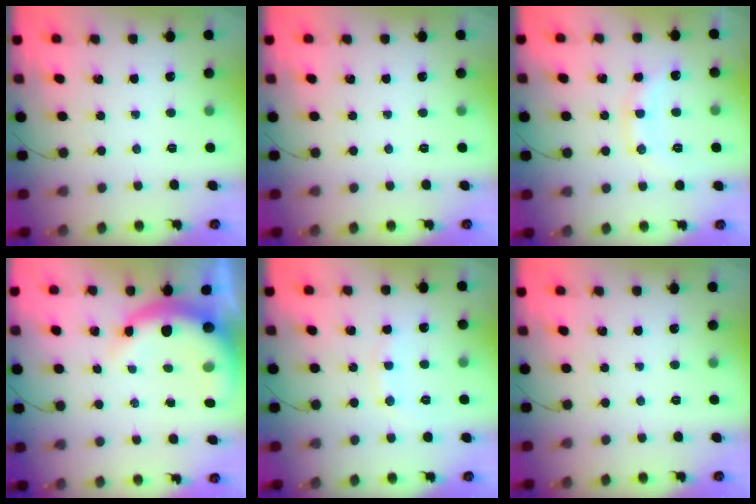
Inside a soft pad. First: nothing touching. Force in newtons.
{"total": 0.0}
{"total": 10.2, "press": 10.2, "slide": 0.5}
{"total": 9.9, "press": 9.6, "slide": 2.1}
{"total": 6.9, "press": 6.8, "slide": 0.9}
{"total": 0.0}